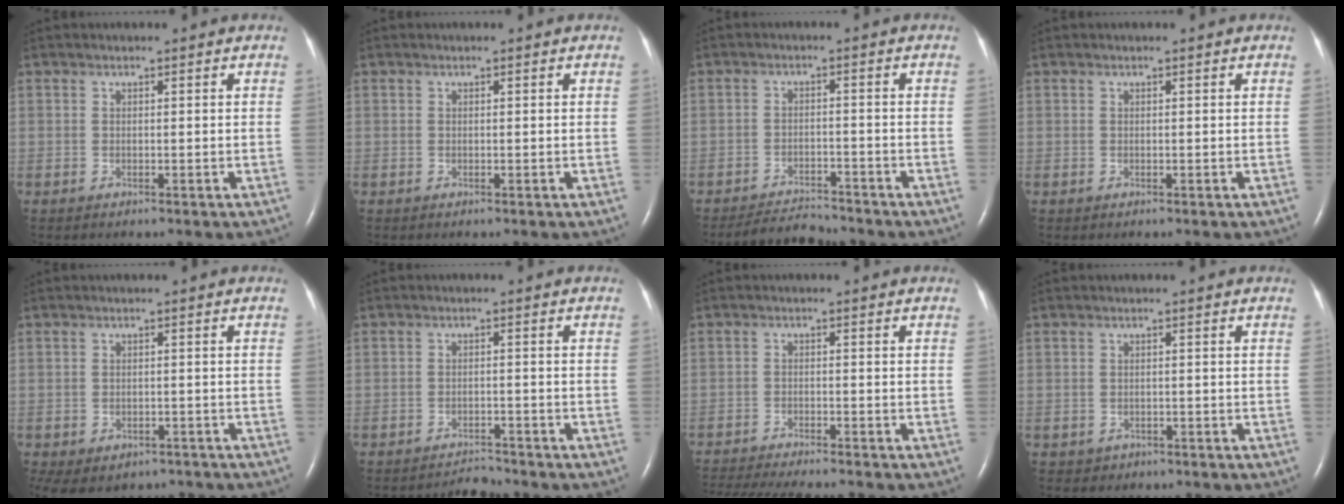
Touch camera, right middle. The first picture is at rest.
{"total": 0.0}
{"total": 4.5, "force": [-4.5, 0.2, 0.2], "torque": [-0.009, -0.014, -0.076]}
{"total": 0.0}
{"total": 8.2, "force": [-5.7, 5.2, 2.7], "torque": [-0.052, 0.003, -0.069]}
{"total": 2.4, "force": [-2.3, -0.2, -0.5], "torque": [0.007, -0.013, -0.033]}
{"total": 12.7, "force": [-11.5, 0.8, 5.3], "torque": [-0.092, -0.021, -0.175]}
{"total": 1.2, "force": [-0.7, 1.0, -0.1], "torque": [-0.004, 0.005, -0.005]}